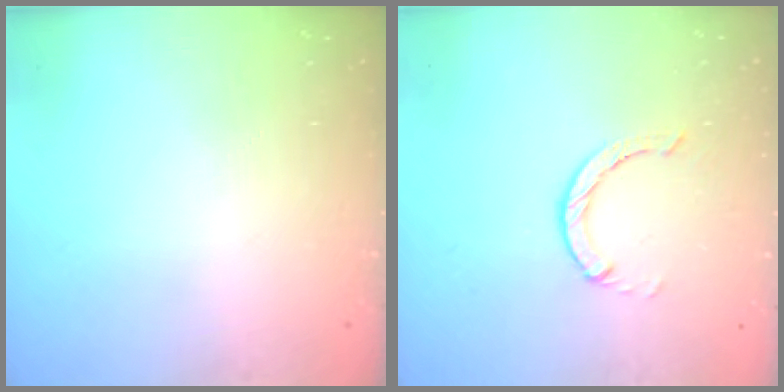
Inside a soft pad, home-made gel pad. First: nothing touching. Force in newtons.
{"total": 1.0, "press": 0.9, "slide": 0.3}